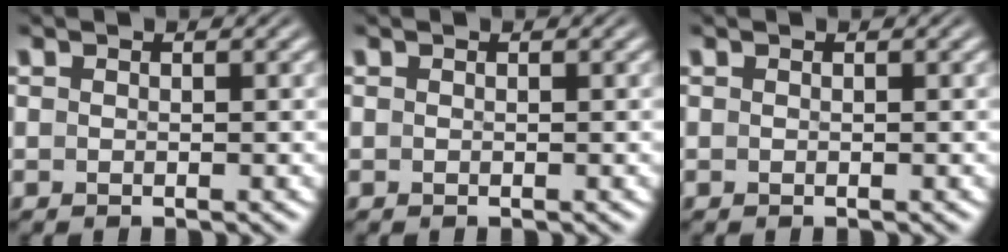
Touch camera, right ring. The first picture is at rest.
{"total": 0.0}
{"total": 0.0}